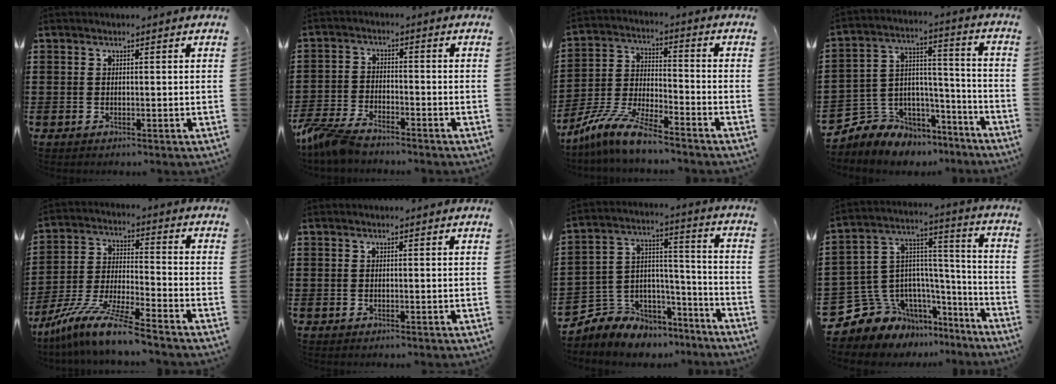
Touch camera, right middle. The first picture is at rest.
{"total": 5.1, "force": [-4.7, 0.8, 2.0], "torque": [-0.069, -0.012, -0.099]}
{"total": 8.6, "force": [-7.6, 0.5, 4.0], "torque": [-0.097, 0.000, -0.156]}
{"total": 5.5, "force": [-4.1, 3.5, -0.9], "torque": [-0.002, -0.003, -0.080]}
{"total": 10.2, "force": [-8.9, -0.4, 4.9], "torque": [-0.107, -0.002, -0.181]}
{"total": 0.0}
{"total": 5.6, "force": [-4.5, 3.2, -1.0], "torque": [-0.006, -0.005, -0.091]}
{"total": 9.0, "force": [-6.3, 6.3, 0.5], "torque": [-0.055, -0.013, -0.118]}